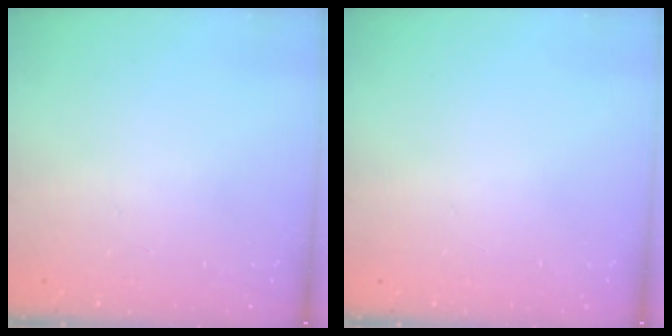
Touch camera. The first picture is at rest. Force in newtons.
{"total": 0.0}